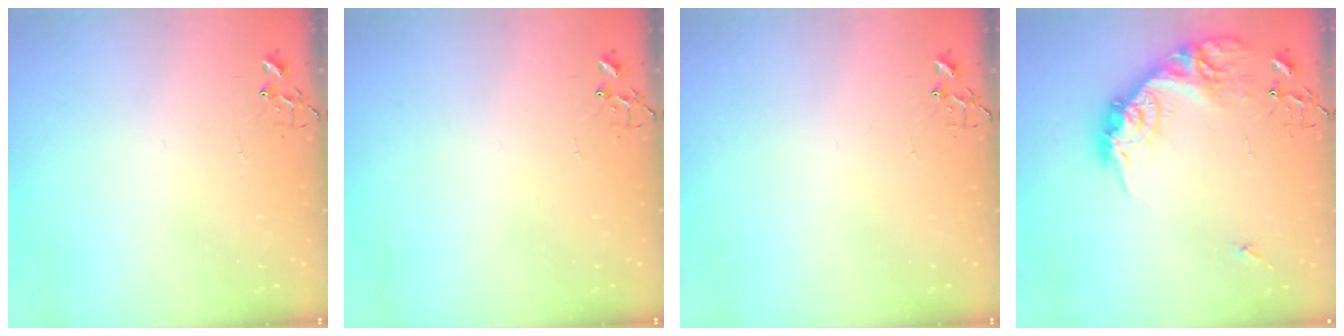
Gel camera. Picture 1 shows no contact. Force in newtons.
{"total": 0.0}
{"total": 0.0}
{"total": 18.2, "press": 18.2, "slide": 1.3}